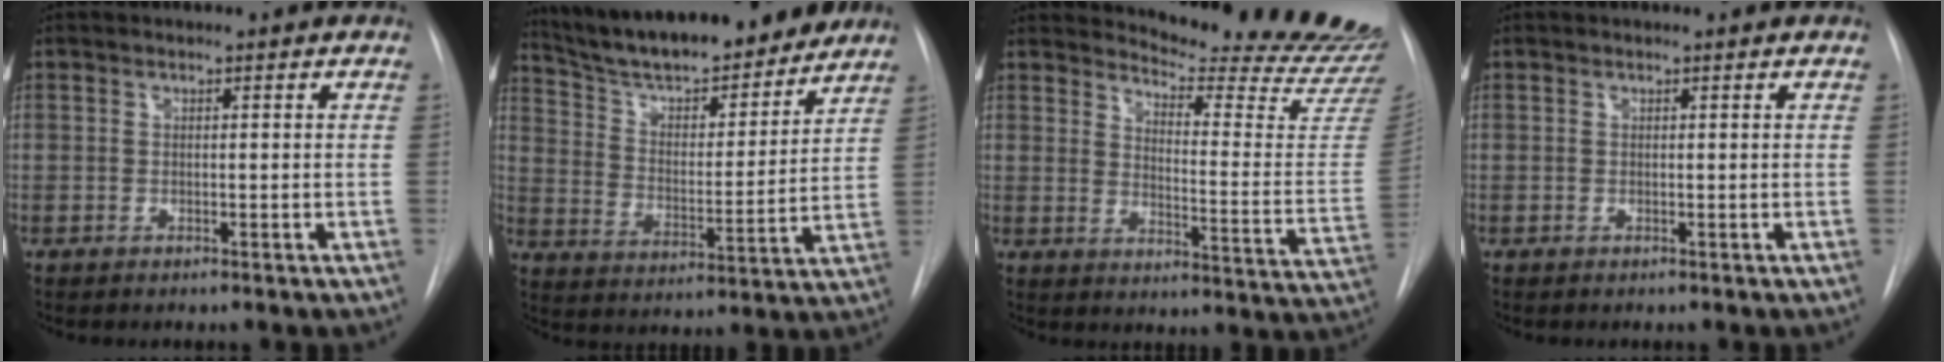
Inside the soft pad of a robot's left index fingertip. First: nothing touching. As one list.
[{"total": 15.7, "force": [14.0, 3.1, 6.4], "torque": [-0.104, 0.012, 0.229]}, {"total": 20.4, "force": [19.9, 0.1, 4.5], "torque": [-0.066, -0.158, 0.228]}, {"total": 0.0}]